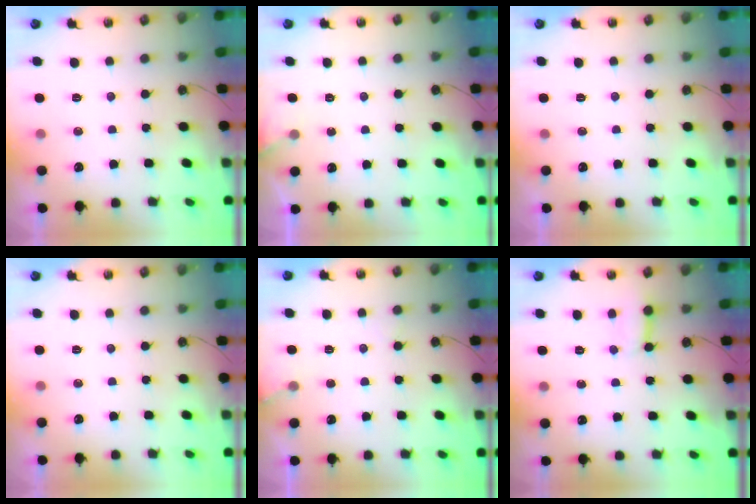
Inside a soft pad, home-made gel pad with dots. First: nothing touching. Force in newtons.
{"total": 2.5, "press": 2.5, "slide": 0.3}
{"total": 0.0}
{"total": 0.0}
{"total": 6.2, "press": 6.2, "slide": 0.5}
{"total": 2.8, "press": 2.8, "slide": 0.3}